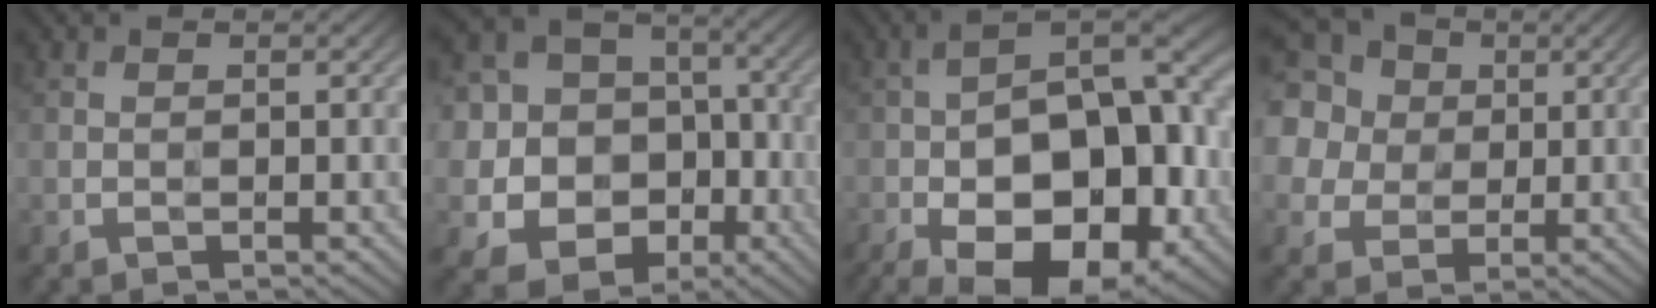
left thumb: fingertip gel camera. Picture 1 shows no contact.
{"total": 17.8, "force": [-3.3, 15.8, 7.4], "torque": [-0.228, 0.001, -0.068]}
{"total": 19.1, "force": [-7.6, 9.7, 14.6], "torque": [-0.215, -0.011, -0.113]}
{"total": 15.5, "force": [5.3, 13.1, 6.3], "torque": [-0.219, 0.019, 0.085]}